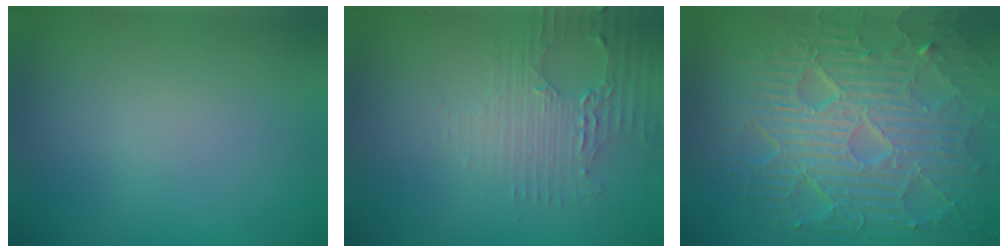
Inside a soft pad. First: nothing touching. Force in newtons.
{"total": 2.9, "press": 2.5, "slide": 1.5}
{"total": 10.9, "press": 6.9, "slide": 8.5}